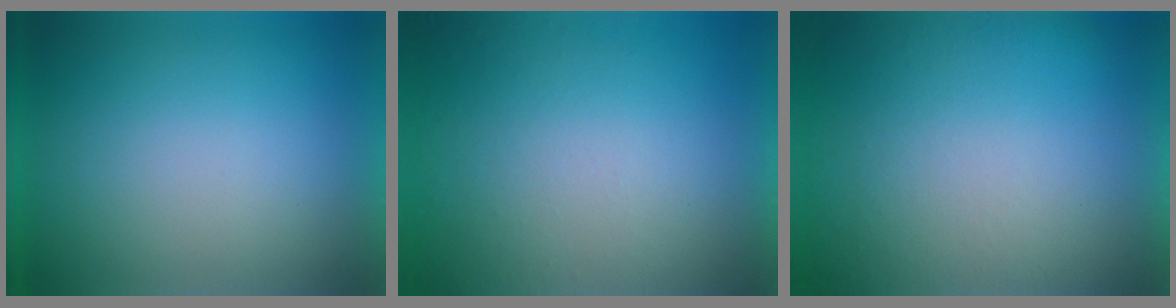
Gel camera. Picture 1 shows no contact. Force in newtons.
{"total": 4.7}
{"total": 5.7}